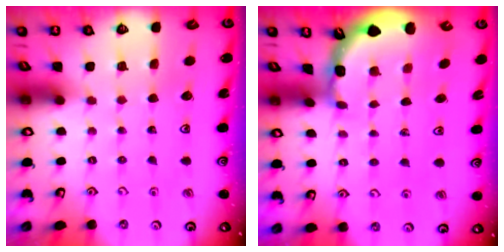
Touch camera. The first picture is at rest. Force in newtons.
{"total": 2.2, "press": 2.2, "slide": 0.4}